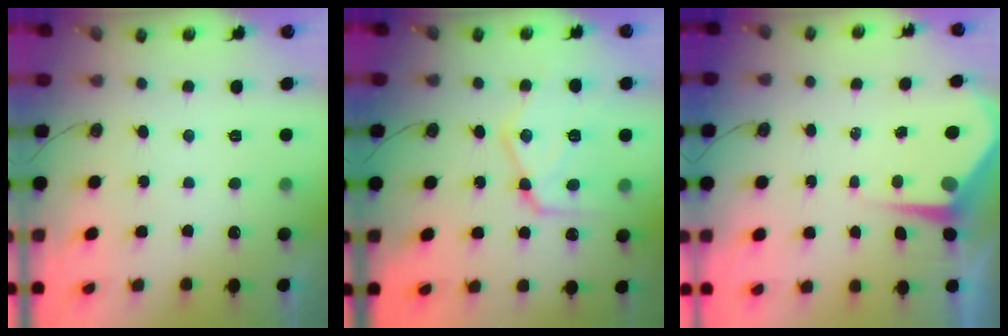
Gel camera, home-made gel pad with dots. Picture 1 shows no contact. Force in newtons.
{"total": 17.6, "press": 17.5, "slide": 1.7}
{"total": 5.1, "press": 5.1, "slide": 0.5}